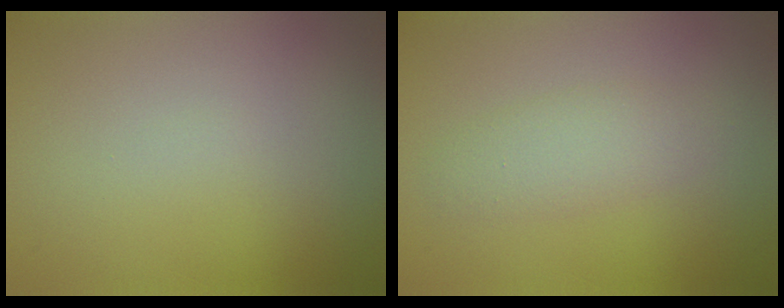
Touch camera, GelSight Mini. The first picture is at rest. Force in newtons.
{"total": 2.3, "press": 2.3, "slide": 0.1}